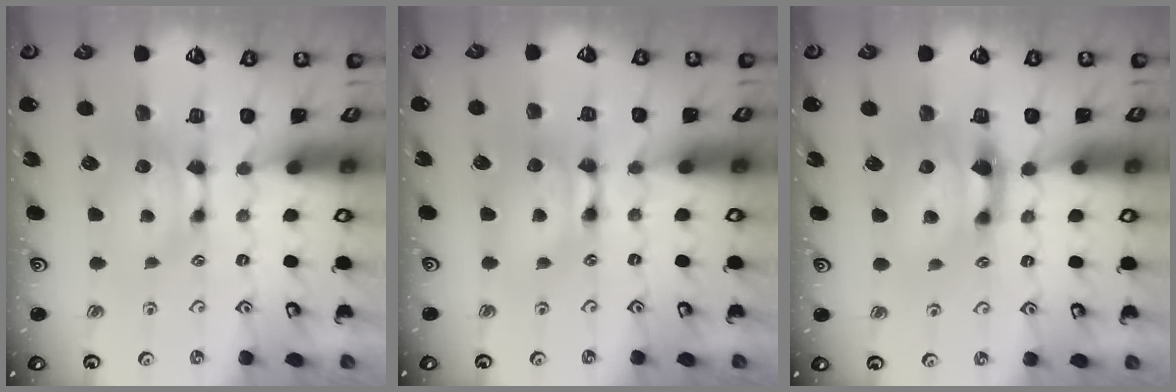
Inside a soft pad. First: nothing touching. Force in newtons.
{"total": 2.1, "press": 2.1, "slide": 0.1}
{"total": 3.4, "press": 2.9, "slide": 1.8}